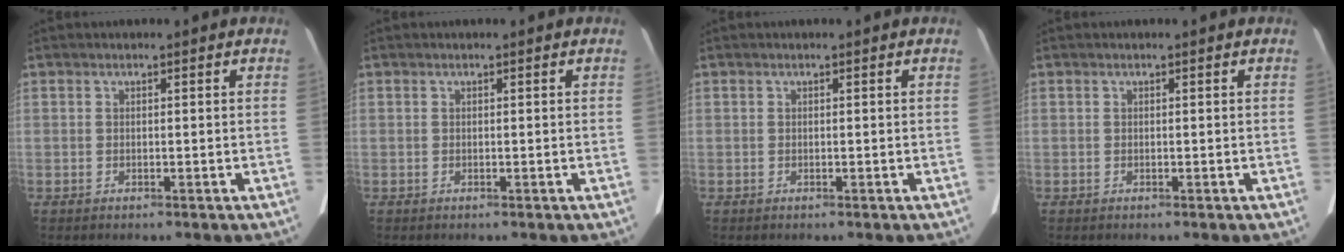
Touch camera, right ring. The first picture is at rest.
{"total": 0.0}
{"total": 0.0}
{"total": 0.0}